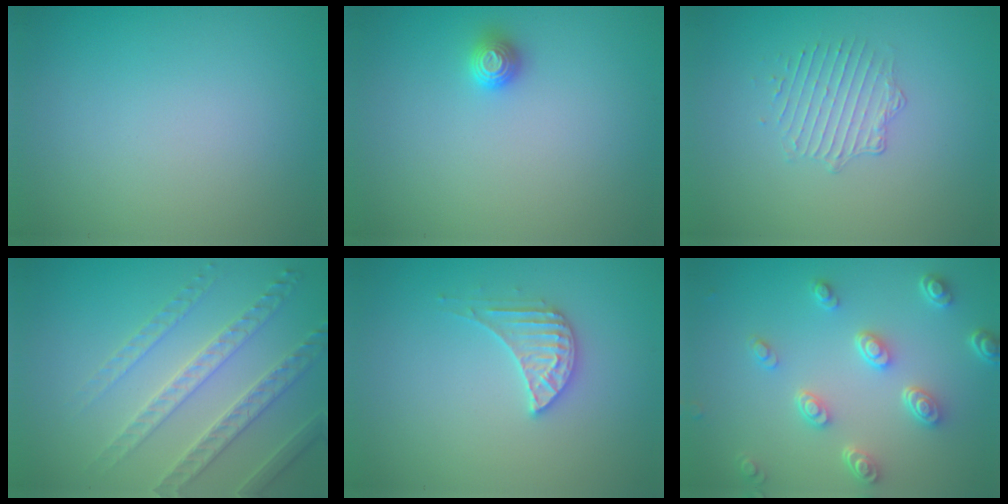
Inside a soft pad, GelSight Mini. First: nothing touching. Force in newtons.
{"total": 1.1, "press": 1.1, "slide": 0.4}
{"total": 1.7, "press": 1.1, "slide": 1.3}
{"total": 4.1, "press": 3.6, "slide": 2.1}
{"total": 2.6, "press": 2.6, "slide": 0.2}
{"total": 4.5, "press": 3.4, "slide": 3.0}